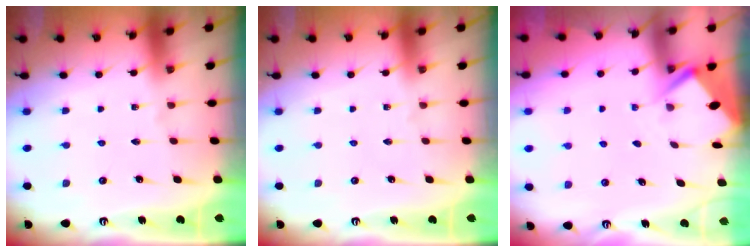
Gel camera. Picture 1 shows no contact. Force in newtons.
{"total": 0.0}
{"total": 2.9, "press": 2.9, "slide": 0.3}